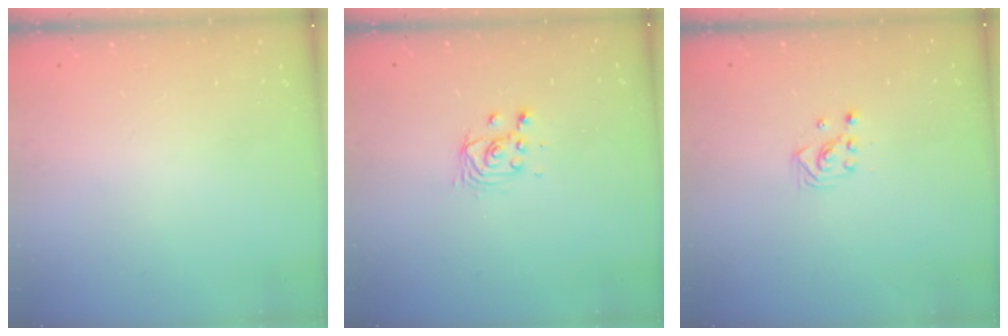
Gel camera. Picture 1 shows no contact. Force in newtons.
{"total": 3.1, "press": 3.1, "slide": 0.2}
{"total": 2.2, "press": 2.2, "slide": 0.2}